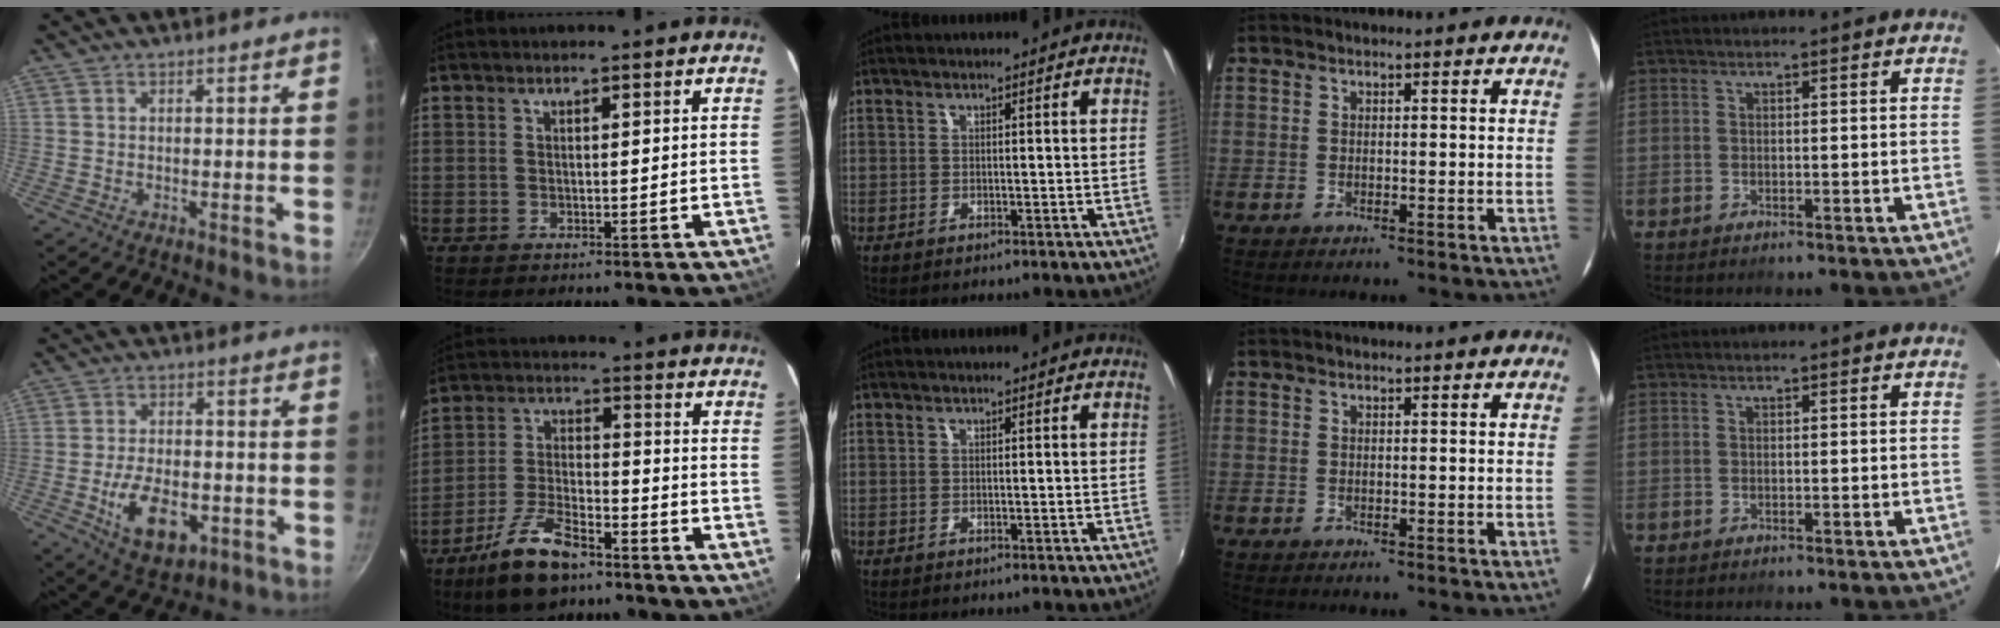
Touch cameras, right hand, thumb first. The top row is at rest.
{"thumb": {"total": 11.2, "force": [-3.4, 6.4, 8.6], "torque": [-0.135, 0.007, -0.046]}, "index": {"total": 12.4, "force": [-8.9, 4.5, 7.4], "torque": [-0.161, -0.009, -0.161]}}